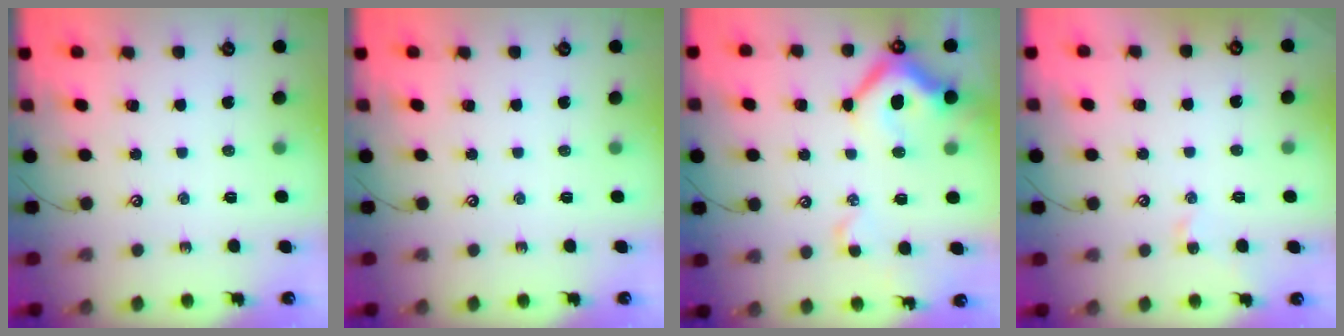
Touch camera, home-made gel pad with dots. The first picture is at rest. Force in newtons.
{"total": 0.0}
{"total": 10.3, "press": 10.2, "slide": 1.6}
{"total": 1.3, "press": 1.3, "slide": 0.3}